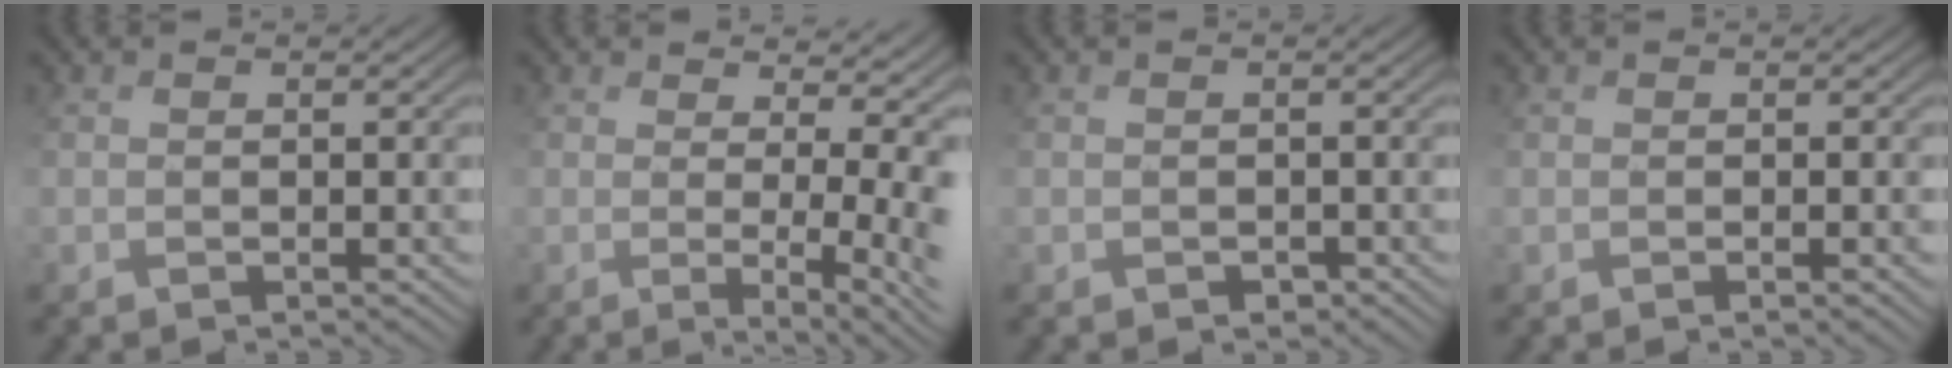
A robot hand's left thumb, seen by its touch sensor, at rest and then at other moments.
{"total": 11.4, "force": [0.5, 5.1, 10.2], "torque": [-0.131, 0.000, 0.024]}
{"total": 1.3, "force": [-0.8, 1.0, 0.0], "torque": [0.006, 0.004, -0.015]}
{"total": 1.8, "force": [-0.6, 0.6, 1.6], "torque": [-0.026, -0.002, 0.004]}